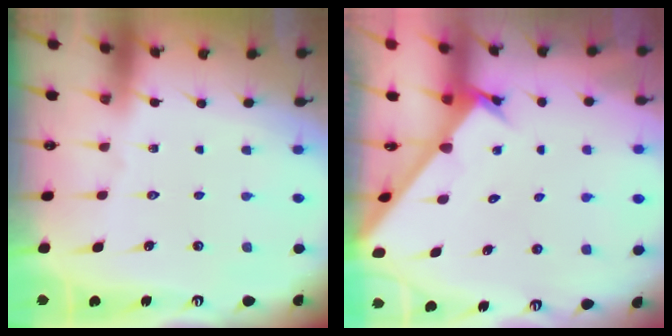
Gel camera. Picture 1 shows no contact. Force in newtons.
{"total": 2.6, "press": 2.6, "slide": 0.3}